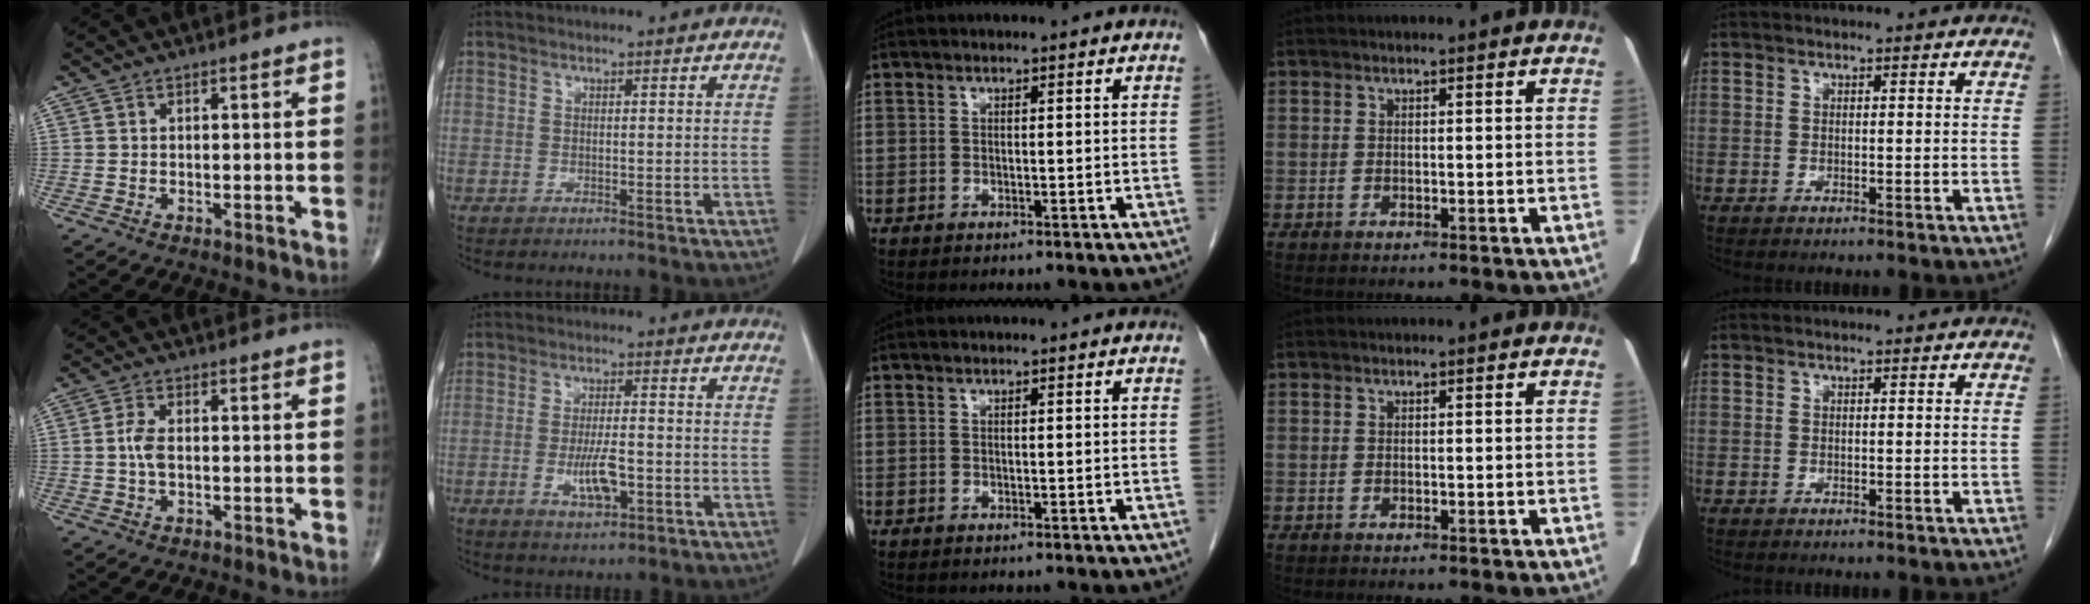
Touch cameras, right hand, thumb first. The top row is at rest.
{"thumb": {"total": 3.5, "force": [0.0, 1.8, 3.1], "torque": [-0.071, 0.005, -0.002]}, "index": {"total": 6.7, "force": [-2.0, 2.2, 6.0], "torque": [-0.114, -0.003, -0.028]}}